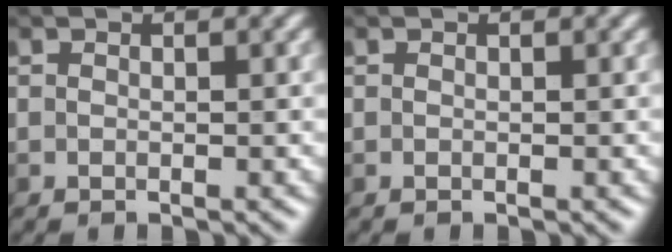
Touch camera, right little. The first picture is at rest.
{"total": 0.0}